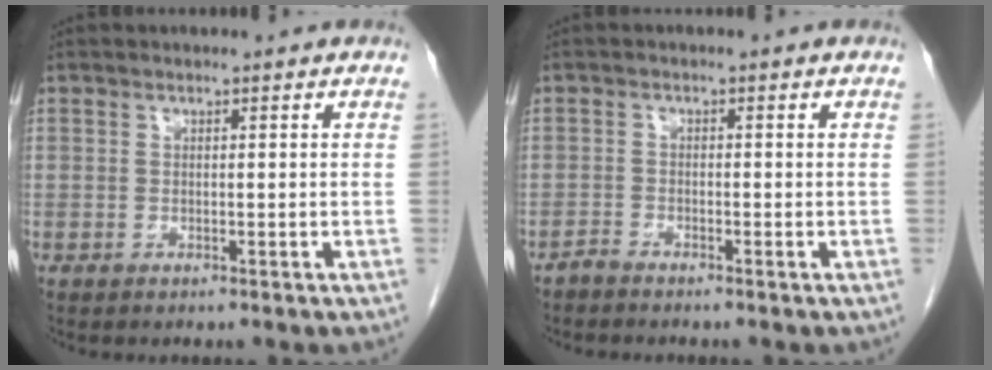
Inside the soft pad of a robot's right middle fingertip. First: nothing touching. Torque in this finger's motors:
{"motor_torque": [-0.18, 0.20, -0.02, -0.01]}